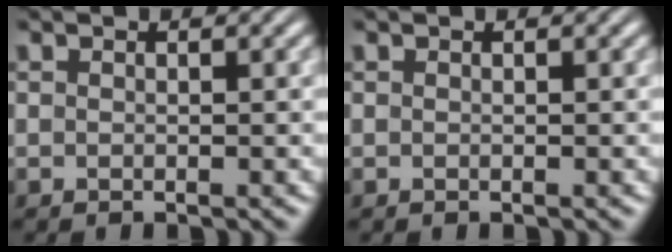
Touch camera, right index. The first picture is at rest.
{"total": 0.0}